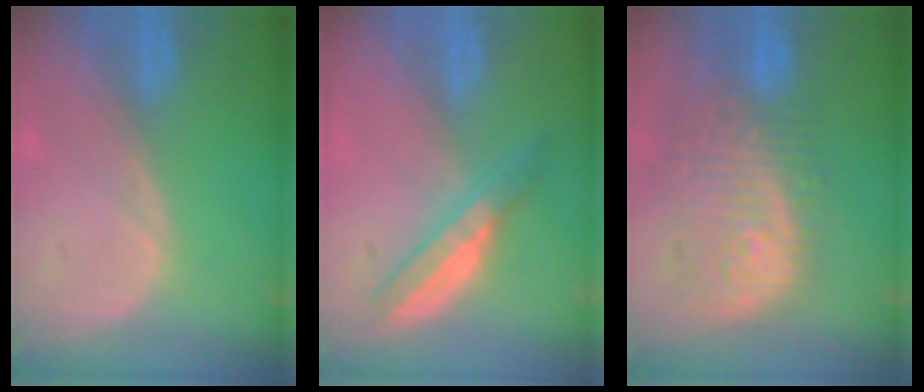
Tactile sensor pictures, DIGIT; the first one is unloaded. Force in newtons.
{"total": 5.1, "press": 4.8, "slide": 1.7}
{"total": 12.1, "press": 10.8, "slide": 5.5}